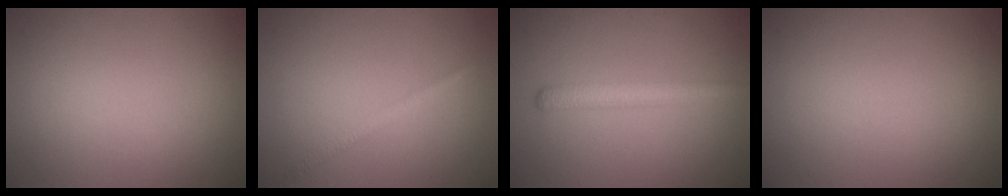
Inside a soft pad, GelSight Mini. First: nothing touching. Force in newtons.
{"total": 1.3, "press": 1.3, "slide": 0.1}
{"total": 2.6, "press": 2.6, "slide": 0.1}
{"total": 0.0}